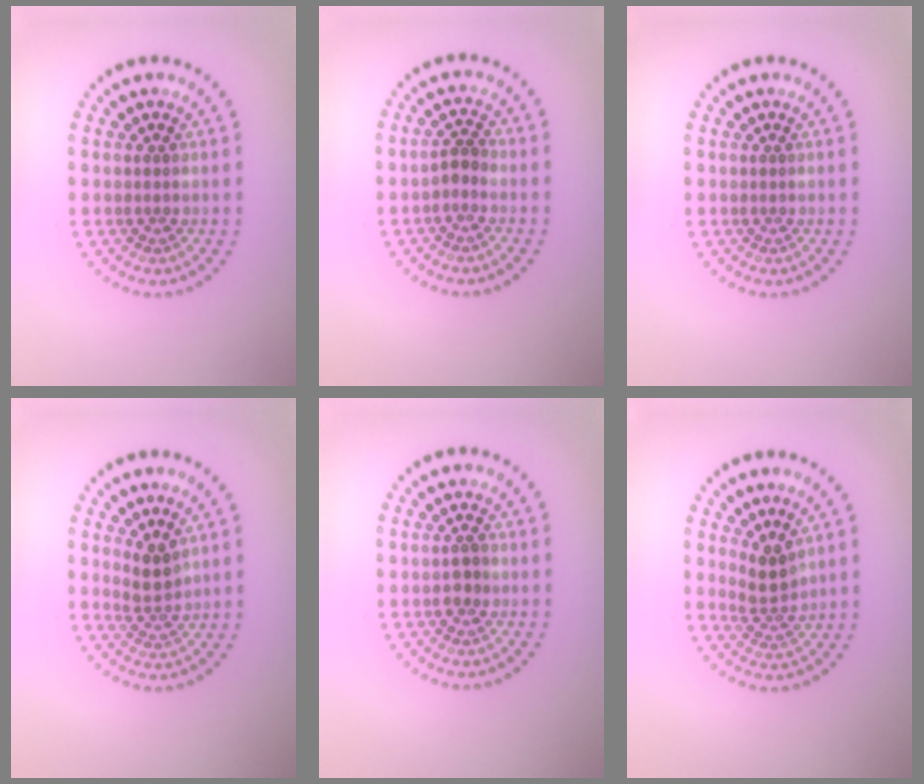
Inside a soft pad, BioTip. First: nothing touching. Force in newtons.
{"total": 1.2, "press": 0.9, "slide": 0.7}
{"total": 0.0}
{"total": 2.0, "press": 1.5, "slide": 1.3}
{"total": 1.3, "press": 1.2, "slide": 0.4}
{"total": 2.3, "press": 1.7, "slide": 1.6}